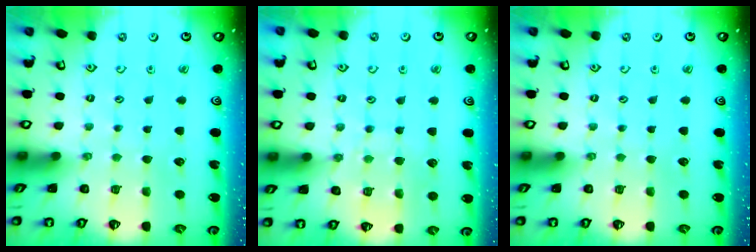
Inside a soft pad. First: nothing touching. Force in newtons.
{"total": 8.7, "press": 8.7, "slide": 0.8}
{"total": 0.0}